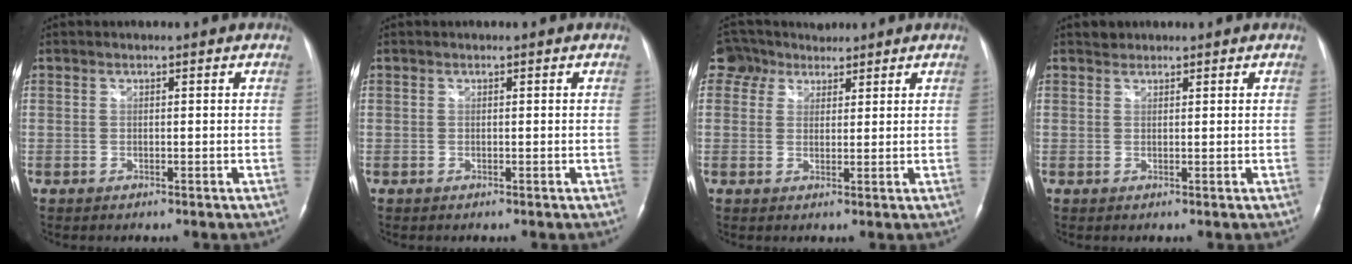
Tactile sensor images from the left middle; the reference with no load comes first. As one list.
[{"total": 0.0}, {"total": 4.5, "force": [3.3, 3.0, -0.1], "torque": [-0.008, 0.026, 0.061]}, {"total": 1.0, "force": [0.9, 0.5, -0.1], "torque": [0.002, 0.003, 0.011]}]